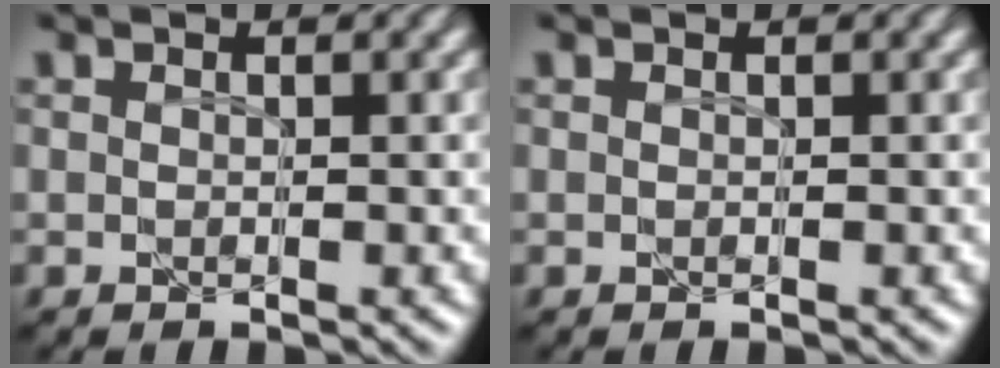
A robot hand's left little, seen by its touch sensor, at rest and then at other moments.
{"total": 0.0}